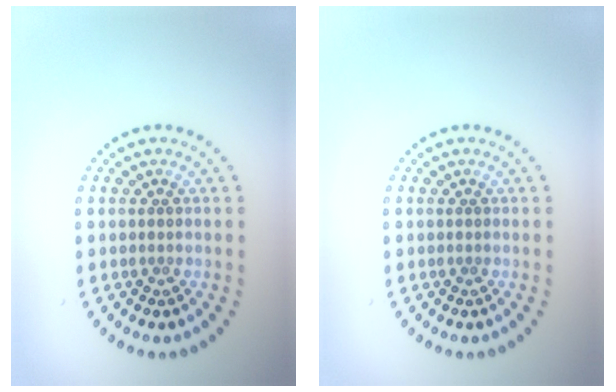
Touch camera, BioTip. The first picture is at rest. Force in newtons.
{"total": 0.0}